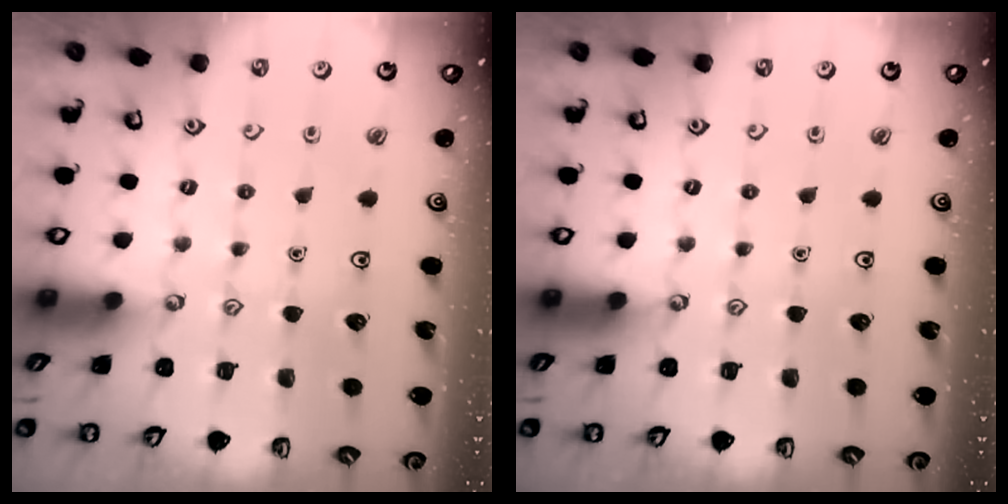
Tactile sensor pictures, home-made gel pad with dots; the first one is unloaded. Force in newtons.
{"total": 0.0}